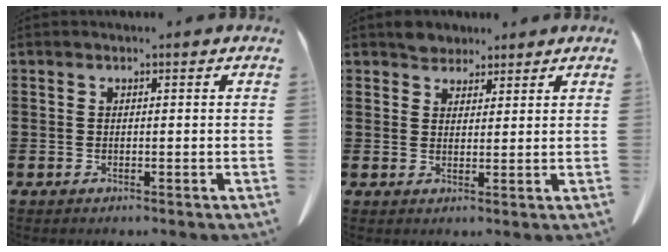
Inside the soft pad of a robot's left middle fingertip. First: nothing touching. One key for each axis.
{"total": 2.9, "fx": 2.5, "fy": 1.4, "fz": 0.0, "tx": -0.001, "ty": 0.002, "tz": 0.049}